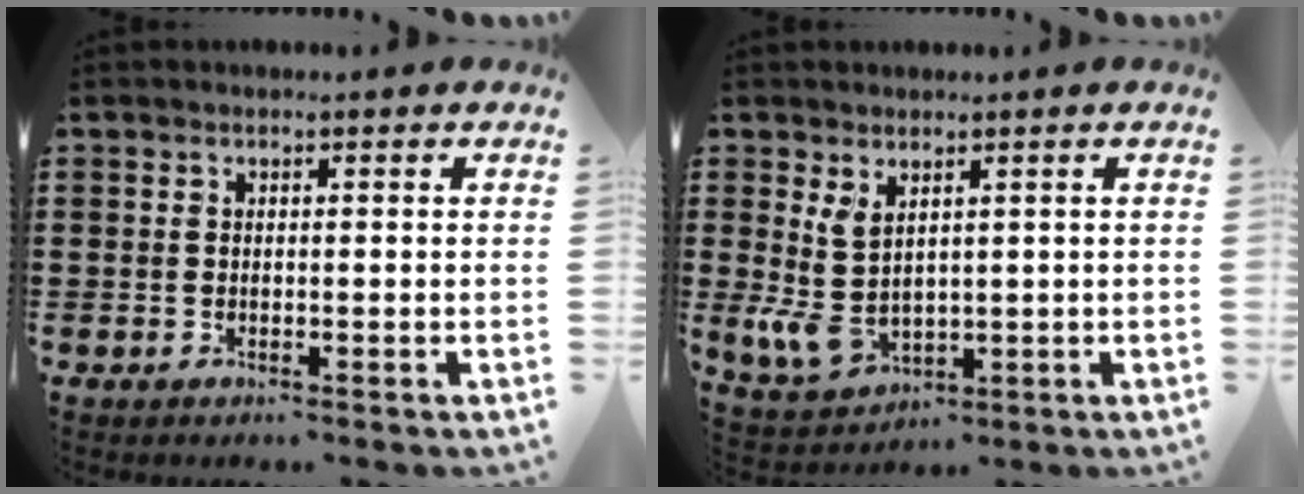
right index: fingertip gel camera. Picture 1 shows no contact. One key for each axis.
{"total": 5.1, "fx": 1.3, "fy": 3.2, "fz": 3.8, "tx": -0.106, "ty": -0.010, "tz": 0.021}